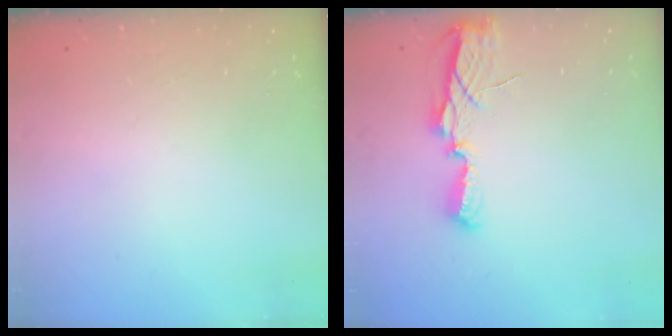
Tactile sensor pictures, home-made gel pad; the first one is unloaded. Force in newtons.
{"total": 7.1, "press": 7.1, "slide": 0.5}